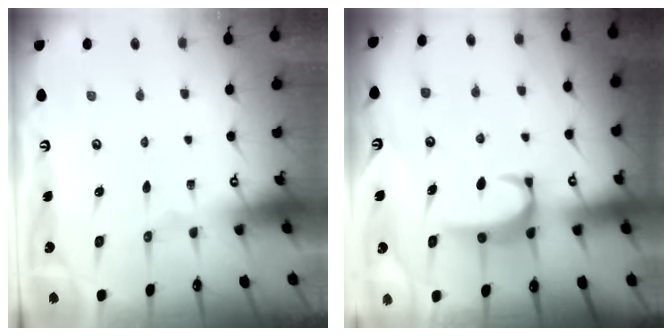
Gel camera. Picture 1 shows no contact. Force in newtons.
{"total": 2.8, "press": 2.8, "slide": 0.3}